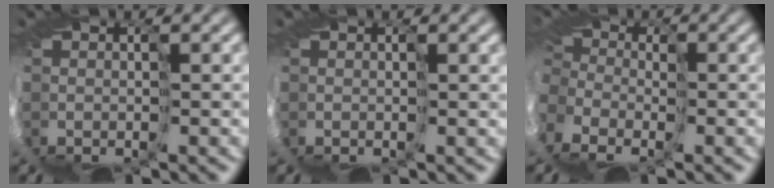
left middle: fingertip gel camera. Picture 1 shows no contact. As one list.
[{"total": 0.9, "force": [0.6, -0.1, 0.7], "torque": [-0.014, 0.000, 0.004]}, {"total": 7.9, "force": [-4.3, 5.3, 4.0], "torque": [-0.098, -0.022, -0.059]}]